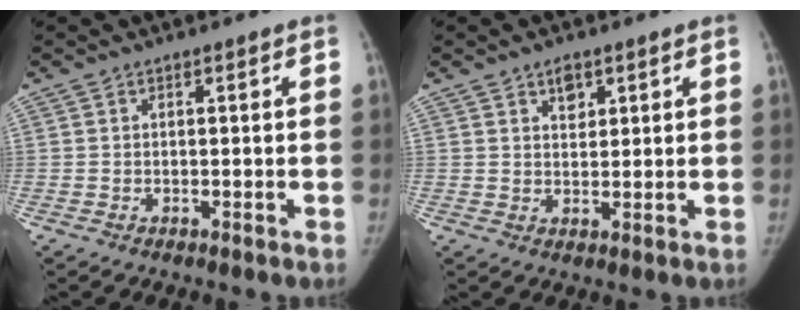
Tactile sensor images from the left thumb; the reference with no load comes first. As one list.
[{"total": 3.2, "force": [1.9, 2.0, 1.6], "torque": [-0.008, -0.012, 0.032]}]